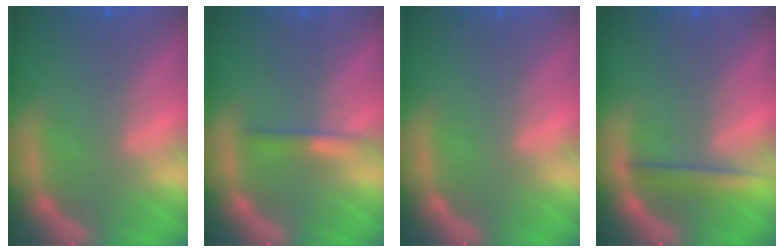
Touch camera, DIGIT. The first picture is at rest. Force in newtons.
{"total": 1.4}
{"total": 0.0}
{"total": 2.5}